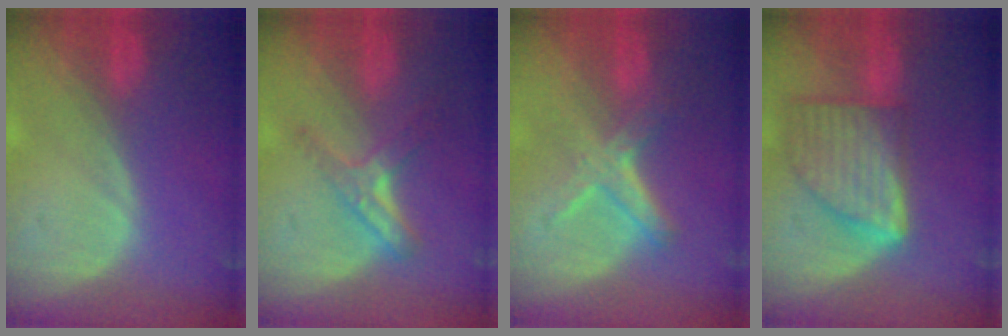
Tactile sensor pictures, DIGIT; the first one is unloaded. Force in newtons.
{"total": 5.4, "press": 4.8, "slide": 2.6}
{"total": 5.2, "press": 5.1, "slide": 0.9}
{"total": 8.8, "press": 8.8, "slide": 0.6}